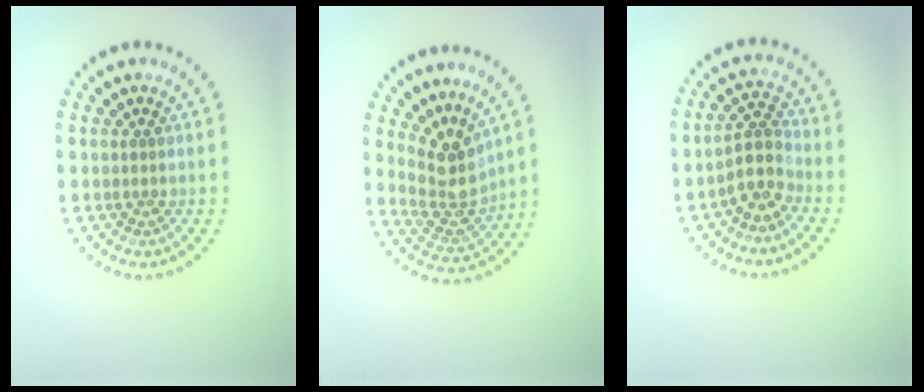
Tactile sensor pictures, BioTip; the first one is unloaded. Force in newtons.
{"total": 3.9, "press": 2.9, "slide": 2.6}
{"total": 2.9, "press": 2.3, "slide": 1.8}